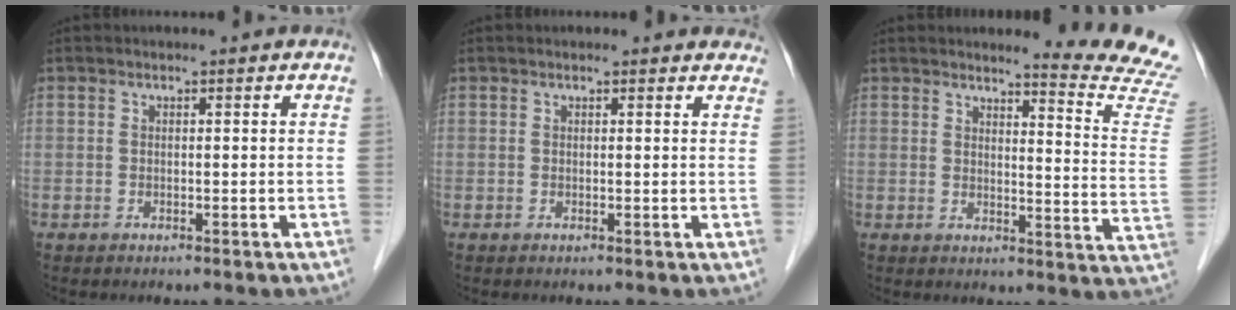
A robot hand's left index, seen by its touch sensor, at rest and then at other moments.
{"total": 4.0, "force": [3.8, 1.1, 0.8], "torque": [-0.002, 0.001, 0.023]}
{"total": 13.9, "force": [13.5, -2.3, 2.2], "torque": [-0.028, -0.146, 0.134]}